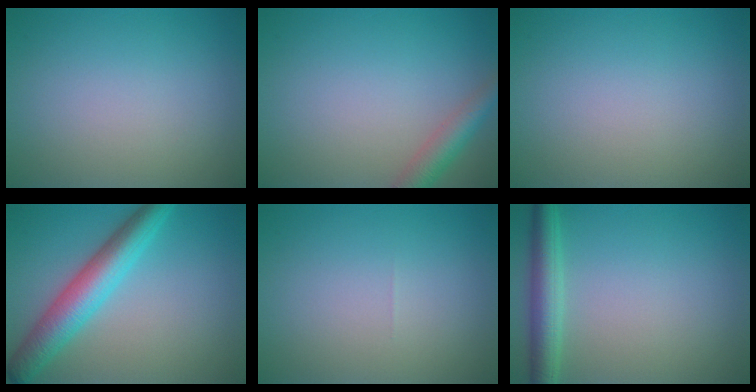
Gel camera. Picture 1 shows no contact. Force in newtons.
{"total": 2.9, "press": 2.9, "slide": 0.2}
{"total": 0.0}
{"total": 5.8, "press": 5.8, "slide": 0.1}
{"total": 0.0}
{"total": 3.5, "press": 3.5, "slide": 0.1}